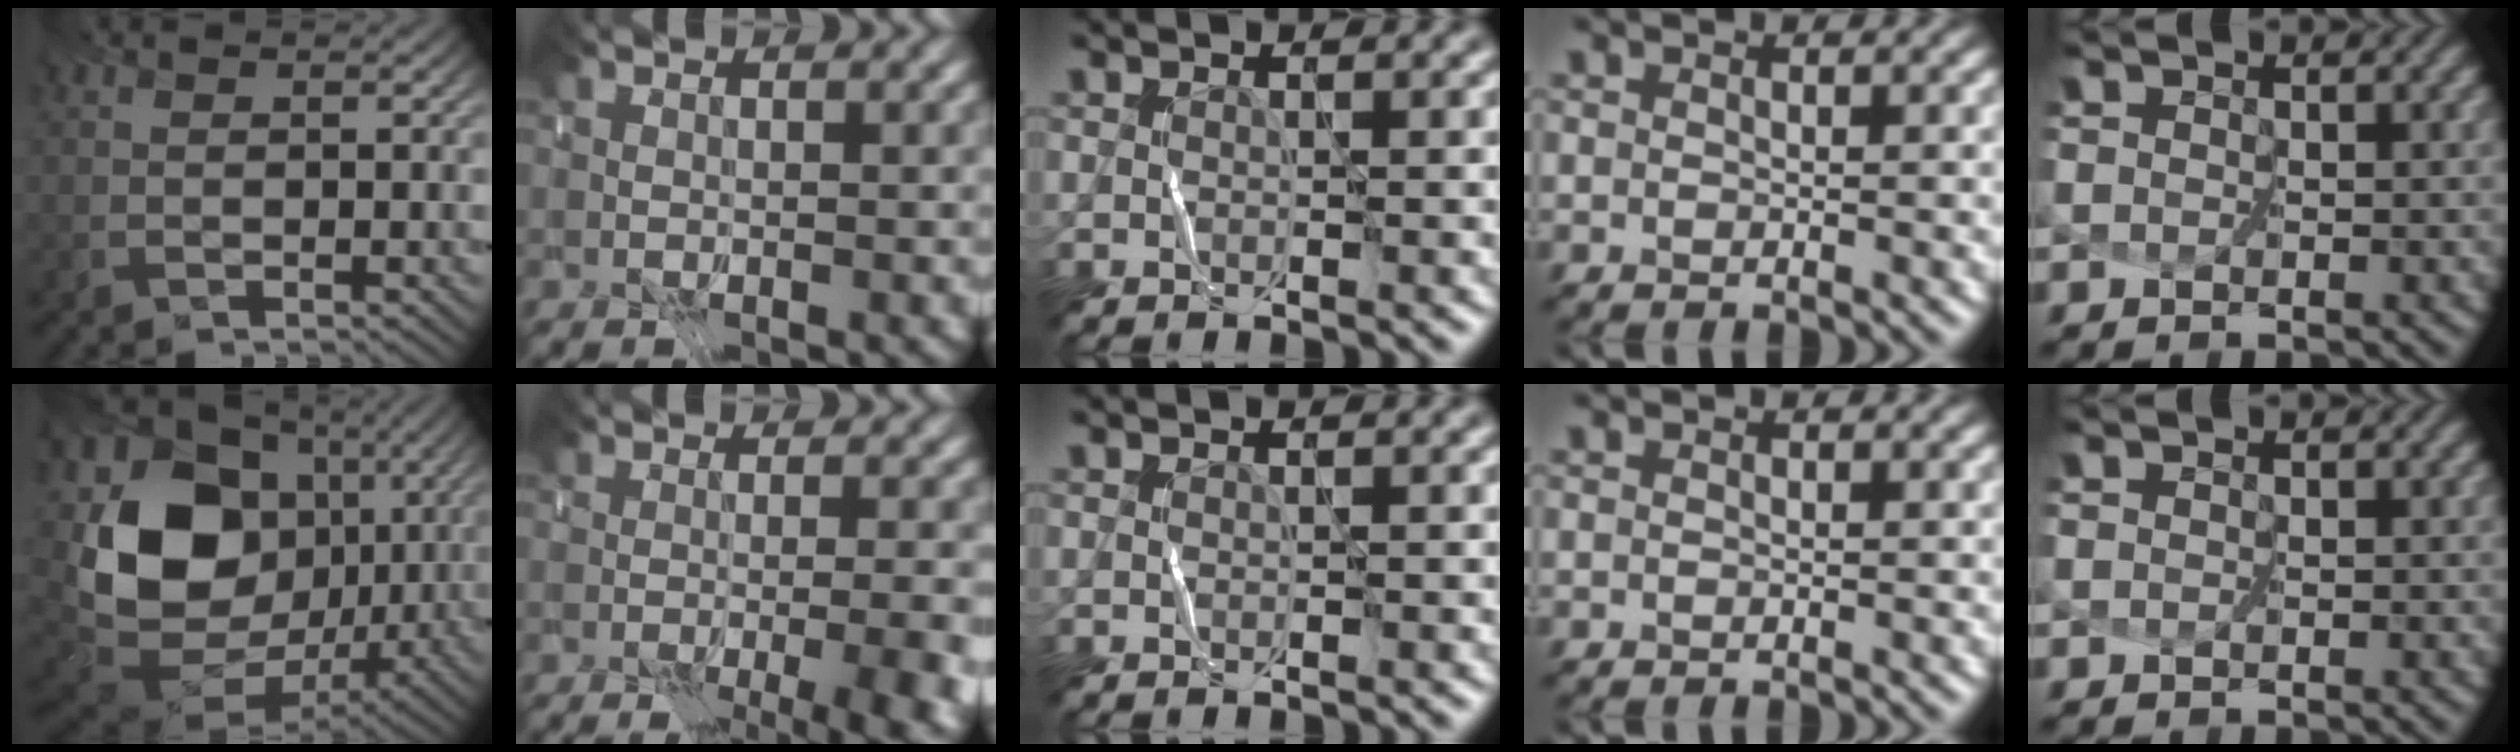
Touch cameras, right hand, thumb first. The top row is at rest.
{"thumb": {"total": 19.1, "force": [1.7, 15.1, 11.6], "torque": [-0.277, -0.030, 0.045]}, "index": {"total": 11.7, "force": [-5.9, 4.8, 8.9], "torque": [-0.076, -0.003, -0.056]}}